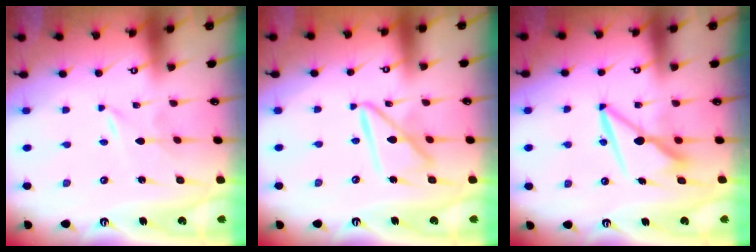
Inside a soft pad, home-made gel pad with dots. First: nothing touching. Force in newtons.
{"total": 12.7, "press": 12.7, "slide": 1.3}
{"total": 8.1, "press": 8.0, "slide": 1.2}